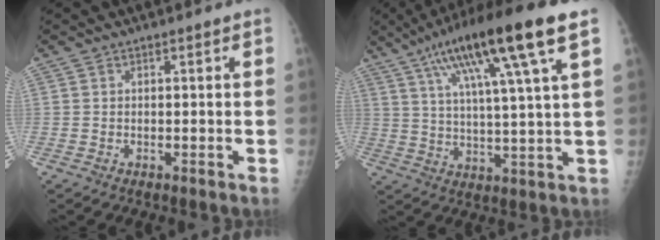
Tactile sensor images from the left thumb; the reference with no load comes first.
{"total": 18.8, "force": [9.4, 1.7, 16.2], "torque": [-0.274, -0.004, 0.156]}